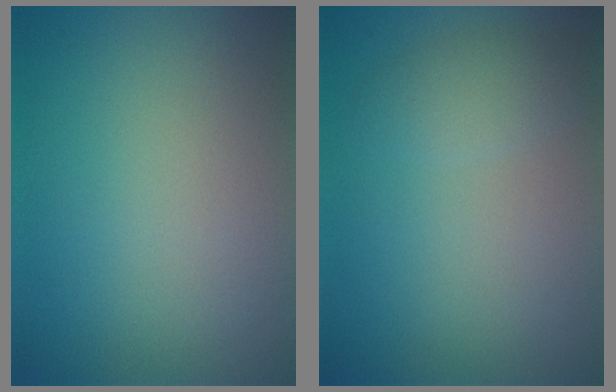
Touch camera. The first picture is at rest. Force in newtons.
{"total": 1.7, "press": 1.7, "slide": 0.1}